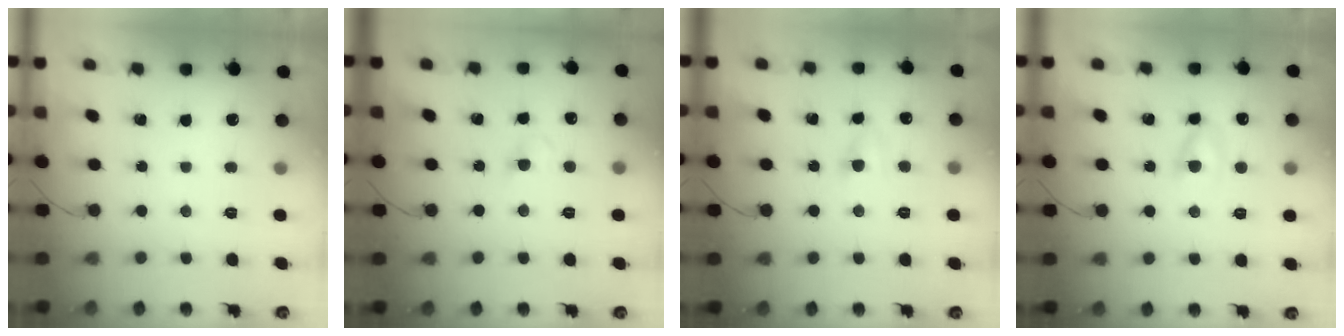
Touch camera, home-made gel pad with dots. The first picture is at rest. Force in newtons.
{"total": 2.0, "press": 1.8, "slide": 0.9}
{"total": 4.2, "press": 4.1, "slide": 1.0}
{"total": 4.7, "press": 4.6, "slide": 1.0}